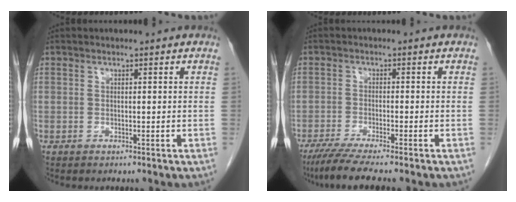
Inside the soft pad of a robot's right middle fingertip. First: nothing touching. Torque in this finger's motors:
{"motor_torque": [0.49, -0.23, 0.08, 0.04]}